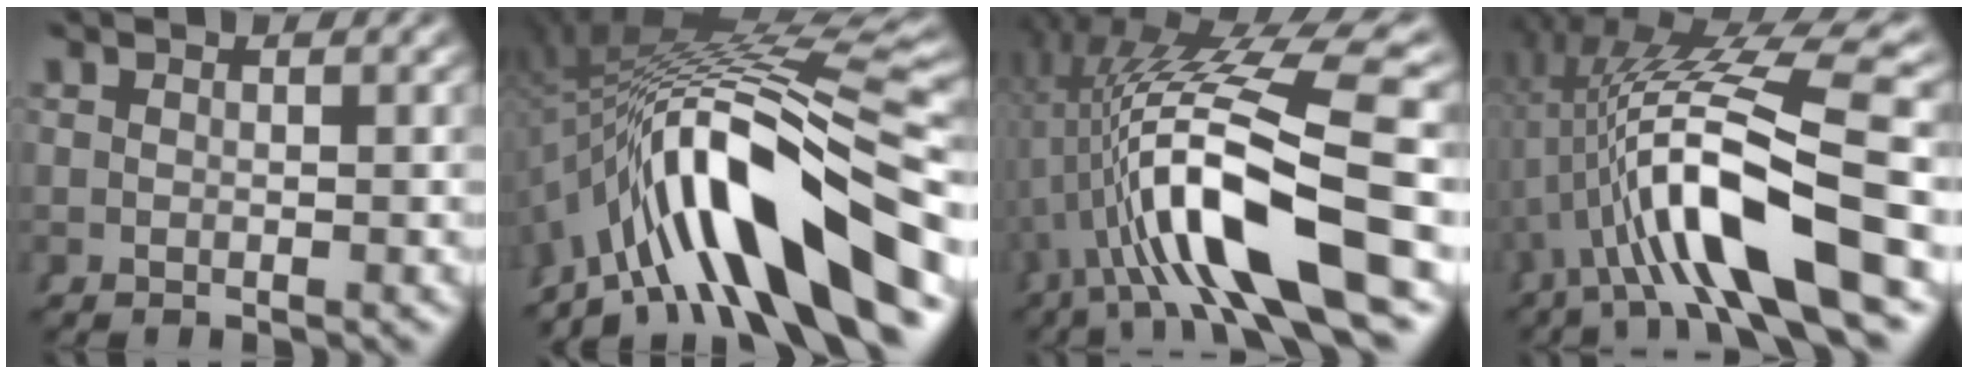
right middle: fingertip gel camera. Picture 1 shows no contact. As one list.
[{"total": 16.2, "force": [-2.8, 8.0, 13.9], "torque": [-0.234, -0.001, -0.034]}, {"total": 12.7, "force": [0.7, 4.5, 11.9], "torque": [-0.217, 0.003, 0.019]}, {"total": 11.4, "force": [0.7, 3.9, 10.7], "torque": [-0.201, 0.004, 0.018]}]